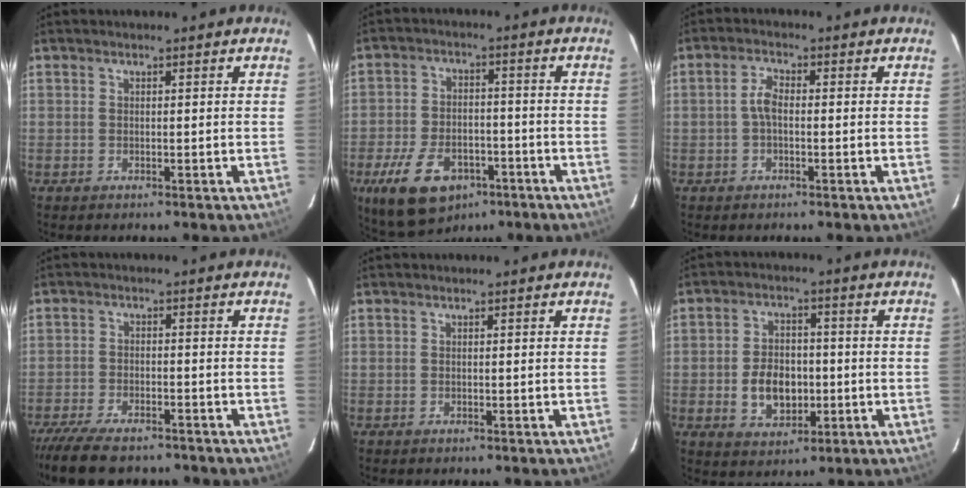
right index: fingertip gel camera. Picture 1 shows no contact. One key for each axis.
{"total": 14.5, "fx": -8.2, "fy": 8.2, "fz": 8.8, "tx": -0.196, "ty": -0.011, "tz": -0.128}
{"total": 2.7, "fx": -0.4, "fy": 1.0, "fz": 2.5, "tx": -0.054, "ty": 0.007, "tz": -0.009}
{"total": 12.3, "fx": -10.3, "fy": 3.5, "fz": 5.7, "tx": -0.133, "ty": -0.034, "tz": -0.174}
{"total": 0.0}
{"total": 8.6, "fx": -1.7, "fy": 6.1, "fz": 5.8, "tx": -0.116, "ty": 0.010, "tz": -0.018}